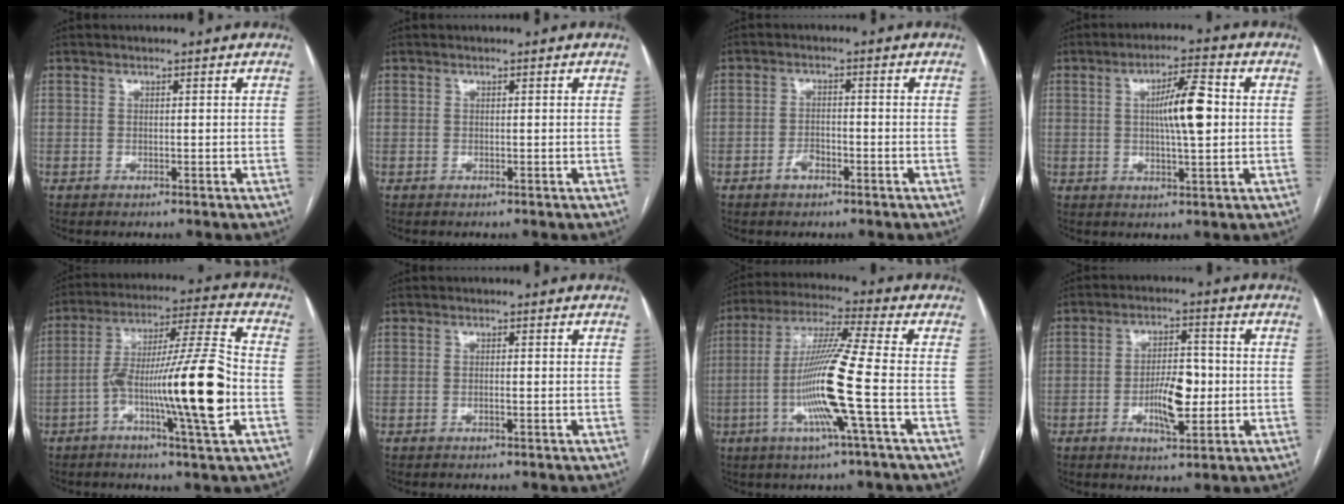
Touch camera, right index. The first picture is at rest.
{"total": 0.0}
{"total": 2.5, "force": [-1.5, 1.3, 1.6], "torque": [-0.028, 0.004, -0.026]}
{"total": 8.0, "force": [0.8, 1.2, 7.8], "torque": [-0.134, 0.011, 0.012]}
{"total": 16.9, "force": [-4.5, 0.0, 16.3], "torque": [-0.278, 0.006, -0.079]}
{"total": 0.7, "force": [-0.2, 0.0, 0.6], "torque": [-0.012, 0.001, -0.003]}
{"total": 13.8, "force": [-3.3, -1.5, 13.3], "torque": [-0.259, -0.009, -0.074]}
{"total": 7.6, "force": [-1.5, 2.6, 6.9], "torque": [-0.123, 0.005, -0.023]}